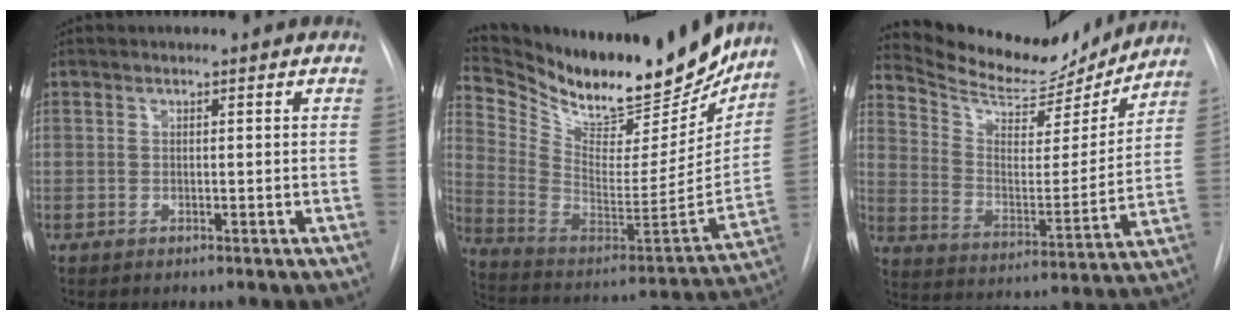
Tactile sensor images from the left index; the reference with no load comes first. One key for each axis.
{"total": 25.0, "fx": 22.0, "fy": 6.6, "fz": 9.9, "tx": -0.175, "ty": -0.051, "tz": 0.334}
{"total": 15.8, "fx": 15.3, "fy": 2.8, "fz": 2.6, "tx": -0.053, "ty": -0.030, "tz": 0.241}